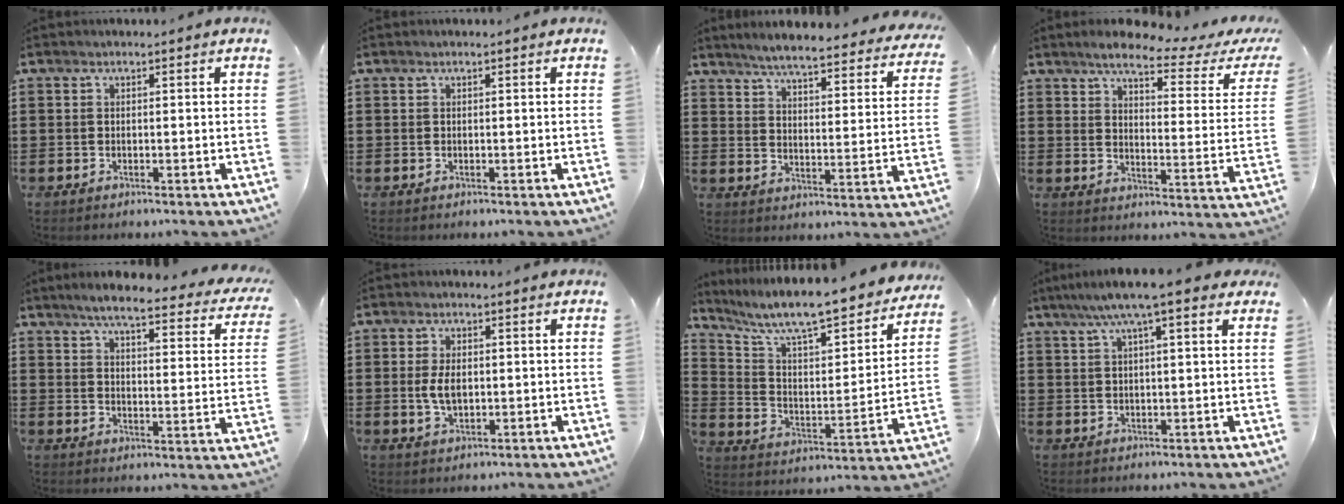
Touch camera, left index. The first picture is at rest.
{"total": 0.0}
{"total": 5.2, "force": [4.8, -0.3, 2.0], "torque": [-0.062, -0.037, 0.078]}
{"total": 6.2, "force": [4.8, 0.6, 3.9], "torque": [-0.087, -0.023, 0.075]}
{"total": 5.9, "force": [5.0, 0.4, 3.1], "torque": [-0.074, -0.030, 0.080]}
{"total": 4.3, "force": [0.0, 2.3, 3.6], "torque": [-0.079, 0.004, -0.002]}
{"total": 8.9, "force": [7.8, 1.0, 4.2], "torque": [-0.107, -0.066, 0.127]}
{"total": 7.3, "force": [4.9, 1.2, 5.3], "torque": [-0.107, 0.000, 0.084]}